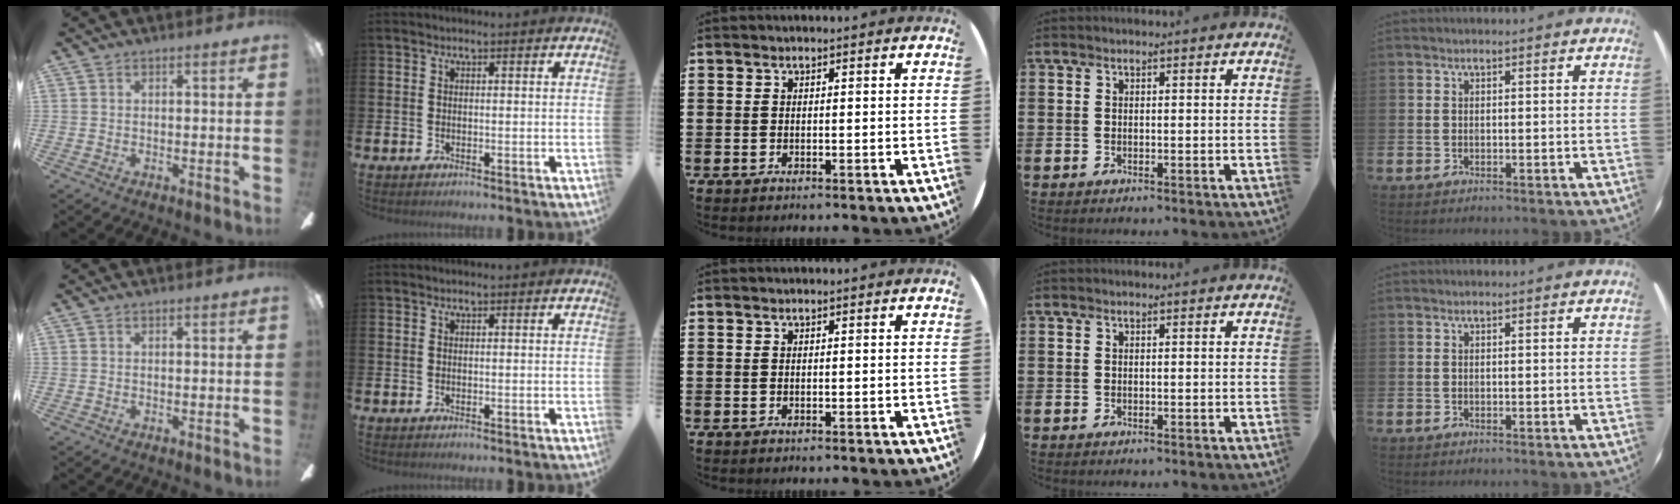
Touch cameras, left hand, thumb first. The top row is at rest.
{}